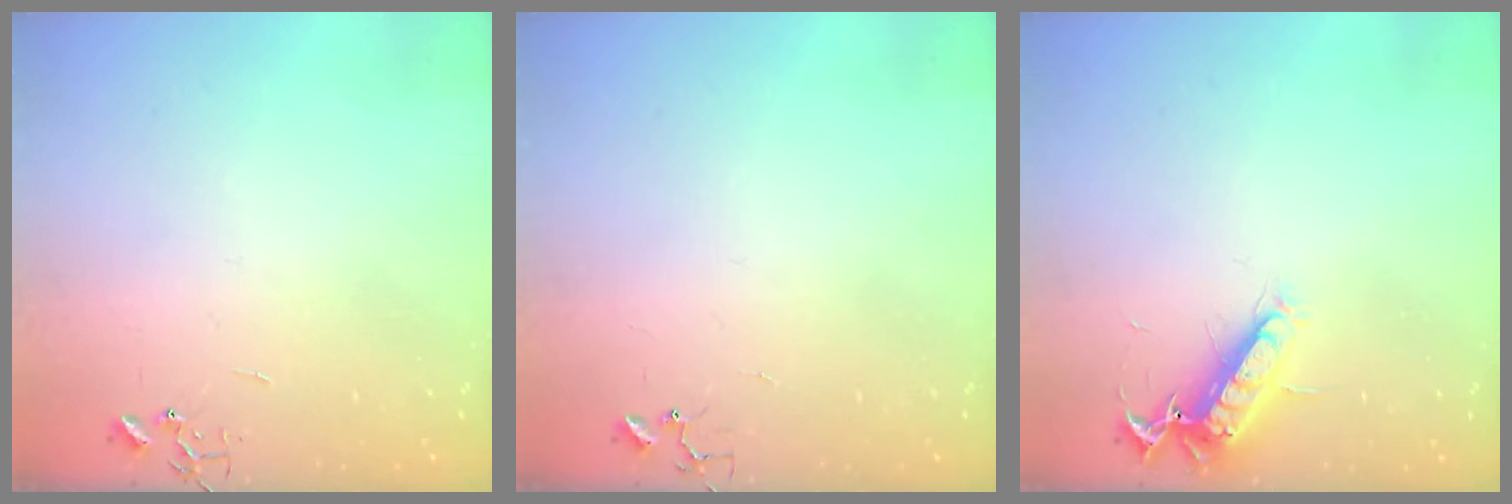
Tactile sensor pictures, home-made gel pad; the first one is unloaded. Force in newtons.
{"total": 3.8, "press": 3.7, "slide": 0.3}
{"total": 12.9, "press": 12.8, "slide": 1.4}